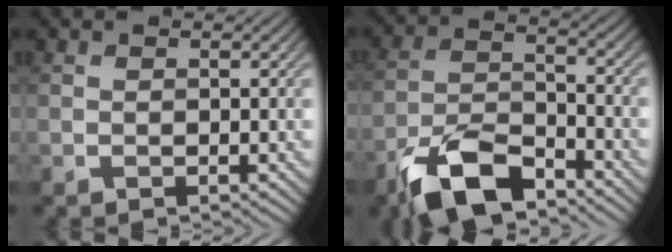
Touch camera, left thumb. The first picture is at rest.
{"total": 10.5, "force": [-7.5, 4.0, 6.2], "torque": [-0.113, -0.003, -0.158]}